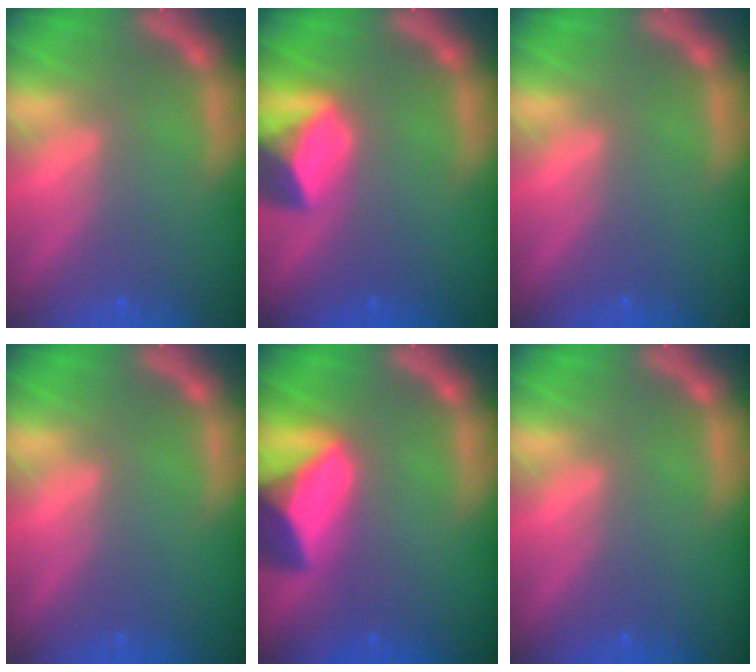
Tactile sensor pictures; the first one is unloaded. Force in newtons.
{"total": 5.4}
{"total": 0.0}
{"total": 0.0}
{"total": 9.4}
{"total": 0.0}